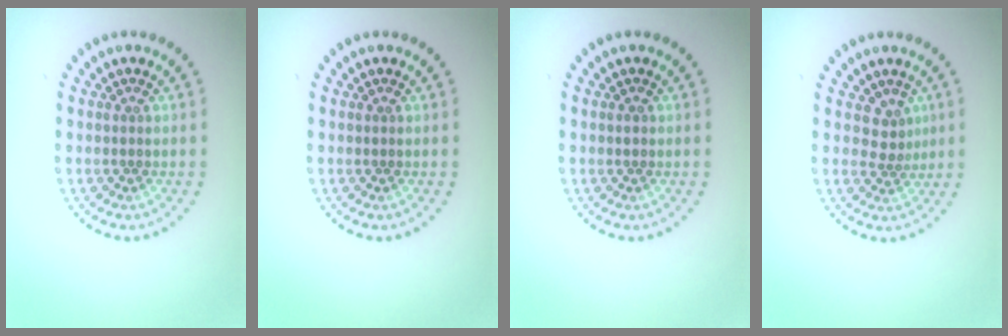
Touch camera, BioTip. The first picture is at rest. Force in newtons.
{"total": 0.0}
{"total": 0.6, "press": 0.6, "slide": 0.2}
{"total": 1.8, "press": 1.3, "slide": 1.3}